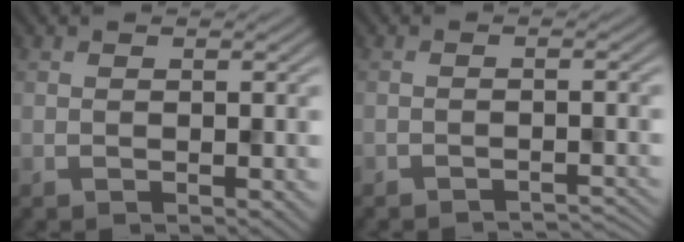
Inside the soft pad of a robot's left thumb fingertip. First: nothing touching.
{"total": 2.2, "force": [-2.1, 0.2, 0.4], "torque": [0.000, -0.001, -0.030]}